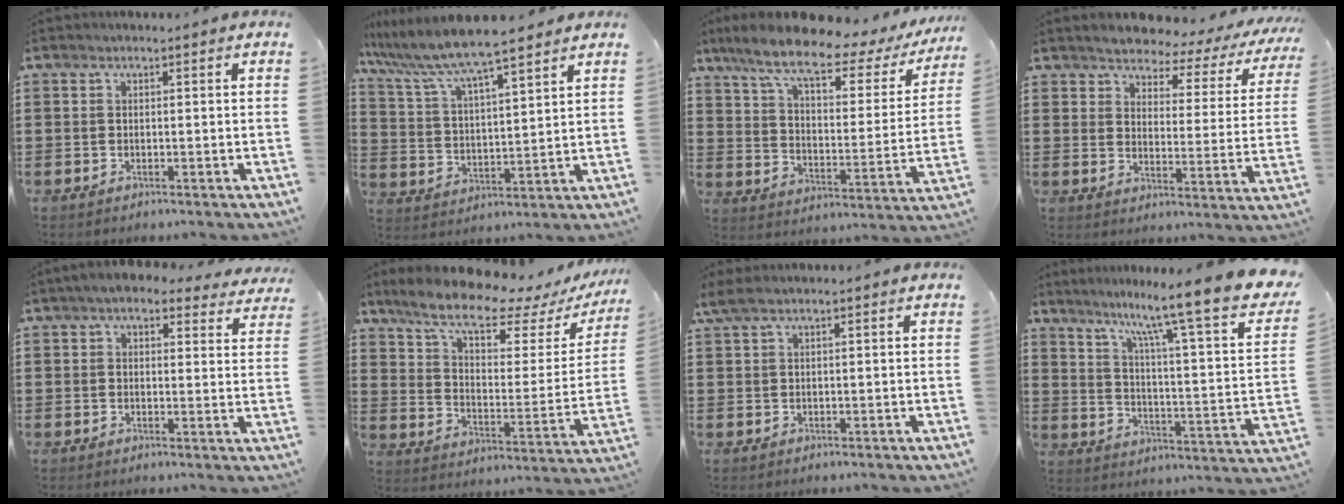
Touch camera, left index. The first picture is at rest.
{"total": 7.8, "force": [6.9, 0.0, 3.6], "torque": [-0.099, -0.035, 0.115]}
{"total": 10.3, "force": [7.6, 2.0, 6.7], "torque": [-0.150, -0.038, 0.124]}
{"total": 3.8, "force": [3.7, 0.6, 0.6], "torque": [-0.030, -0.034, 0.055]}
{"total": 4.4, "force": [3.7, 1.7, 1.8], "torque": [-0.040, -0.004, 0.066]}
{"total": 10.9, "force": [8.7, 2.3, 6.1], "torque": [-0.137, -0.049, 0.148]}
{"total": 1.6, "force": [0.8, 0.3, 1.4], "torque": [-0.036, -0.001, 0.013]}
{"total": 11.4, "force": [9.3, -0.6, 6.6], "torque": [-0.137, -0.081, 0.141]}